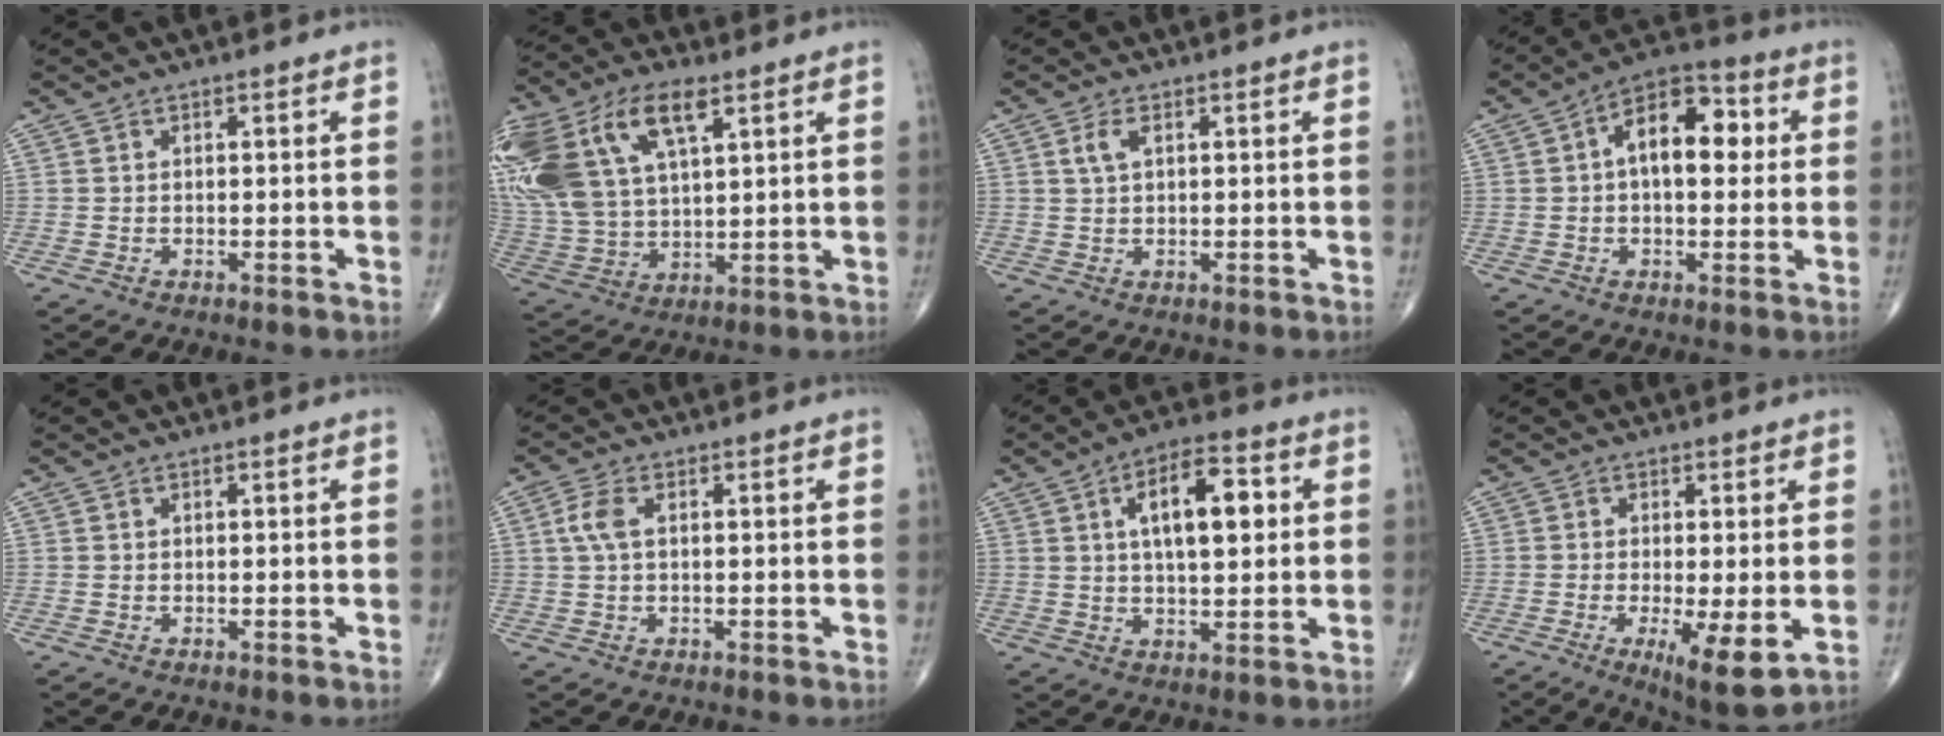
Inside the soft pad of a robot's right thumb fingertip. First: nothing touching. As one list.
[{"total": 26.3, "force": [10.8, 13.9, 19.5], "torque": [-0.458, 0.023, 0.206]}, {"total": 2.6, "force": [1.0, 1.3, 2.1], "torque": [-0.046, 0.007, 0.023]}, {"total": 12.3, "force": [1.9, 6.9, 10.1], "torque": [-0.132, 0.026, 0.019]}, {"total": 0.0}, {"total": 3.6, "force": [0.7, 1.7, 3.1], "torque": [-0.084, 0.011, 0.011]}, {"total": 12.1, "force": [2.9, 5.3, 10.5], "torque": [-0.151, 0.005, 0.043]}, {"total": 8.5, "force": [-2.1, 2.0, 8.0], "torque": [-0.133, -0.026, -0.031]}]